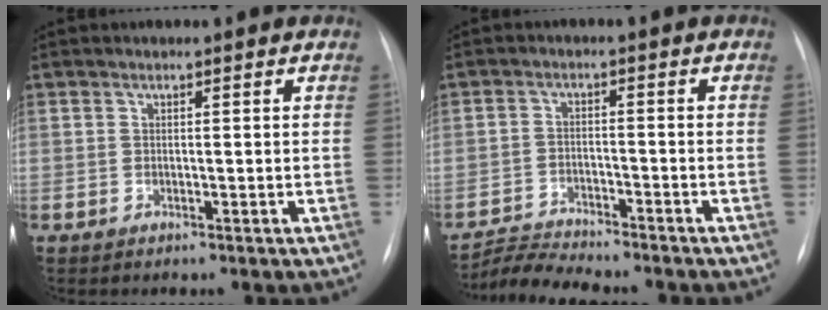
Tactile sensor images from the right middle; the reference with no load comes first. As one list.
[{"total": 5.4, "force": [-5.4, -0.4, 0.3], "torque": [-0.011, -0.009, -0.094]}]